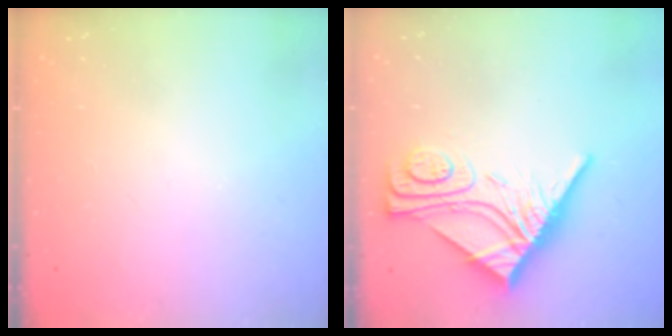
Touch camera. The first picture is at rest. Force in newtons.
{"total": 13.4, "press": 13.4, "slide": 1.1}